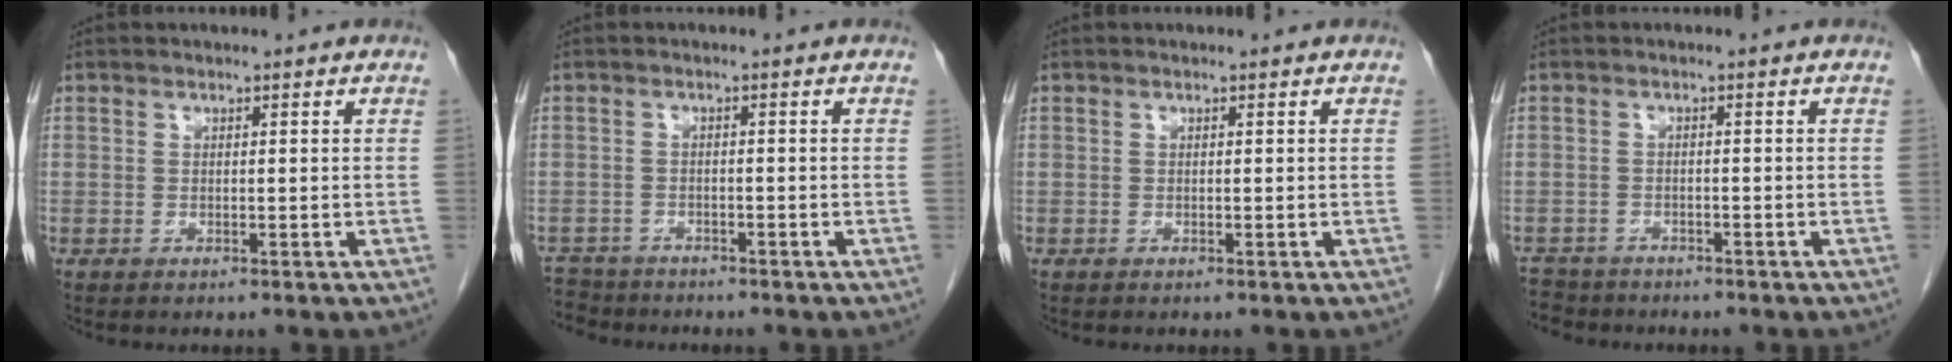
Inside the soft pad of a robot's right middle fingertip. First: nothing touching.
{"total": 4.8, "force": [-4.4, 1.8, -0.4], "torque": [0.009, -0.007, -0.078]}
{"total": 0.0}
{"total": 4.3, "force": [-4.0, 1.7, -0.3], "torque": [0.007, -0.006, -0.069]}